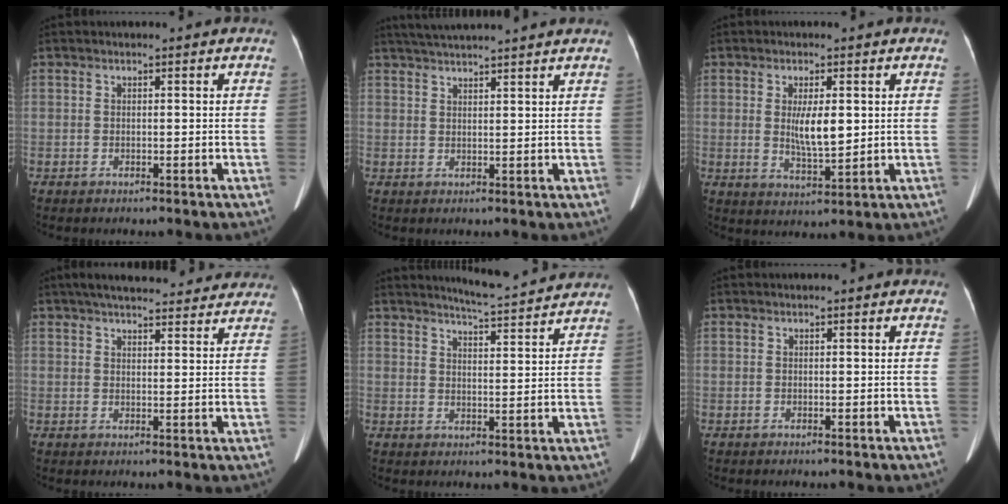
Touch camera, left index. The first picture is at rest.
{"total": 9.4, "force": [8.5, -0.6, 3.9], "torque": [-0.069, 0.031, 0.121]}
{"total": 5.7, "force": [0.8, 1.5, 5.4], "torque": [-0.098, -0.007, 0.020]}
{"total": 17.7, "force": [15.7, 4.2, 7.0], "torque": [-0.095, 0.037, 0.203]}
{"total": 8.8, "force": [8.5, -0.2, 2.5], "torque": [-0.052, 0.006, 0.114]}
{"total": 0.0}